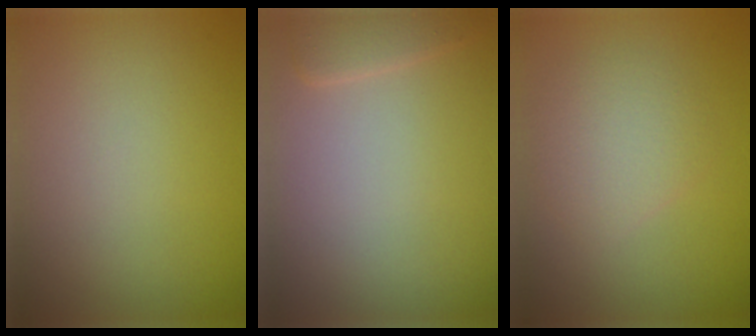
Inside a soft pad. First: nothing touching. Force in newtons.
{"total": 1.2, "press": 1.2, "slide": 0.1}
{"total": 3.0, "press": 3.0, "slide": 0.0}